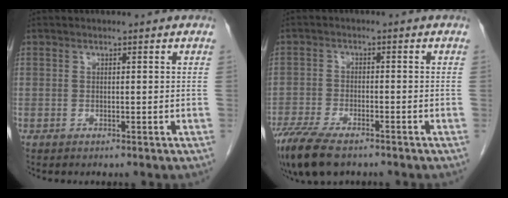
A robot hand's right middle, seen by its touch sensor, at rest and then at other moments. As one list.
[{"total": 9.6, "force": [-7.2, 2.9, 5.5], "torque": [-0.102, -0.020, -0.122]}]